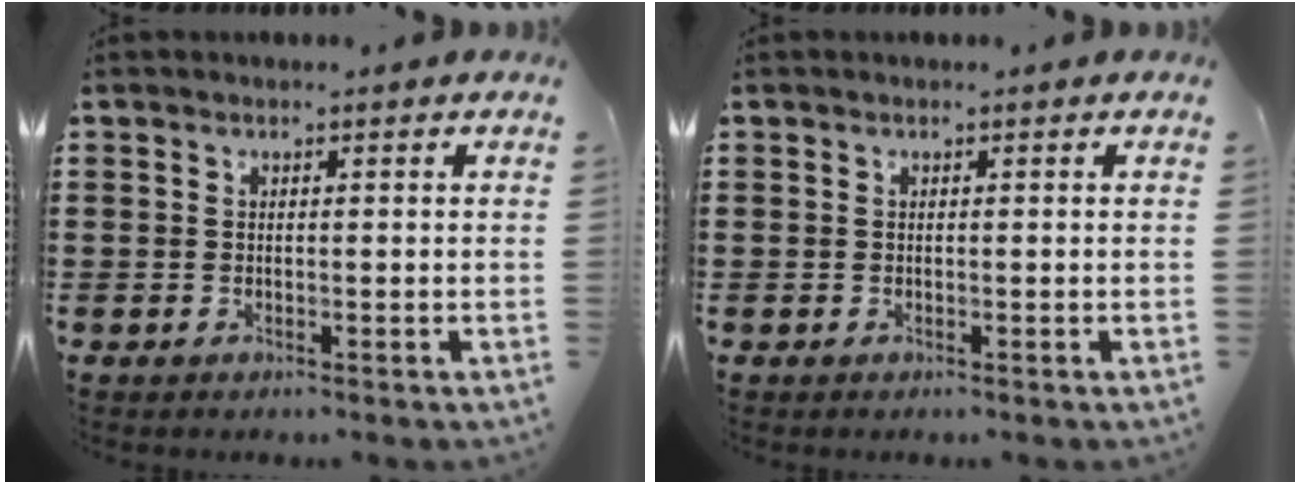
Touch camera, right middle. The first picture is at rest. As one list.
[{"total": 0.0}]